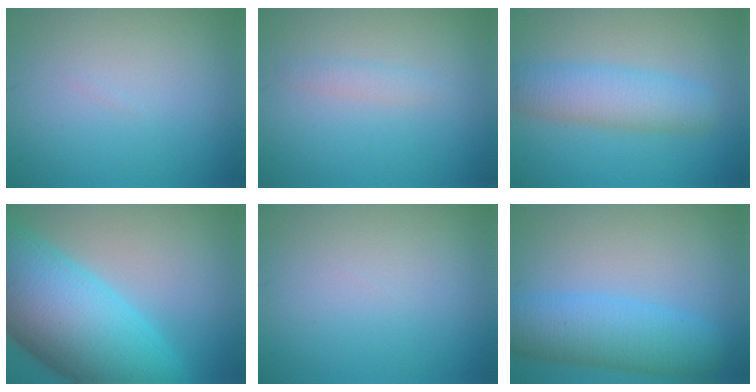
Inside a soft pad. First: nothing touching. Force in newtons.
{"total": 1.1, "press": 1.1, "slide": 0.1}
{"total": 4.6, "press": 4.6, "slide": 0.2}
{"total": 15.0, "press": 15.0, "slide": 0.4}
{"total": 0.0}
{"total": 6.3, "press": 6.3, "slide": 0.4}